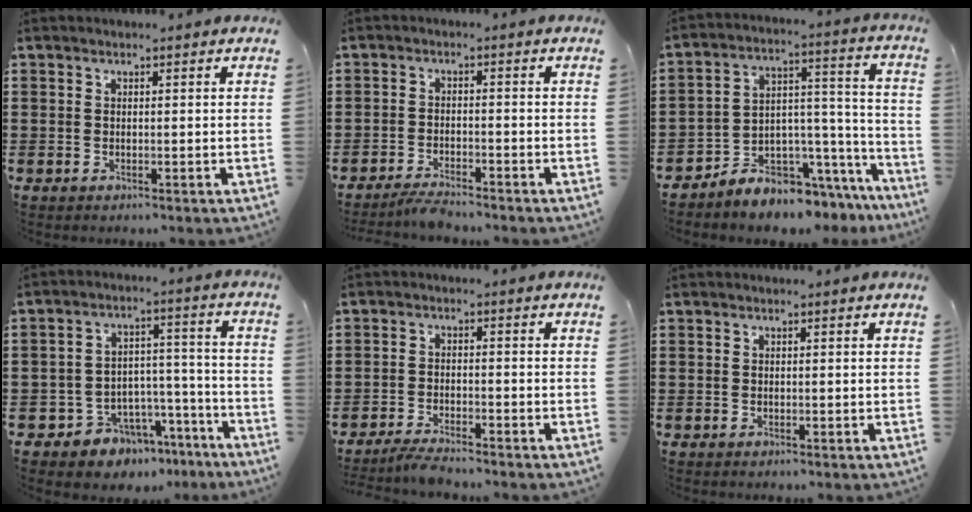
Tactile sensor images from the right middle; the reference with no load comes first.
{"total": 2.6, "force": [-2.5, 0.0, 0.6], "torque": [-0.013, 0.001, -0.051]}
{"total": 5.7, "force": [-5.5, 1.7, -0.2], "torque": [0.001, 0.000, -0.105]}
{"total": 6.2, "force": [-5.2, 3.3, 0.4], "torque": [-0.014, 0.026, -0.098]}
{"total": 2.8, "force": [-2.7, 0.0, 0.7], "torque": [-0.015, 0.001, -0.054]}
{"total": 0.0}